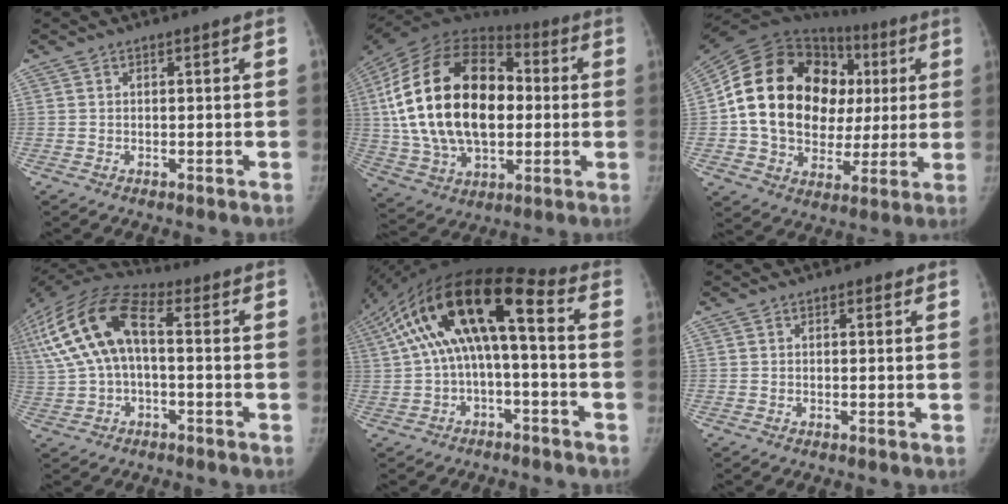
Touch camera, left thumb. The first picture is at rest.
{"total": 31.6, "force": [2.0, 19.4, 24.9], "torque": [-0.475, 0.019, 0.040]}
{"total": 27.4, "force": [4.1, 20.0, 18.4], "torque": [-0.277, 0.038, 0.073]}
{"total": 18.4, "force": [2.3, 9.5, 15.6], "torque": [-0.333, 0.041, 0.033]}
{"total": 18.8, "force": [1.6, 7.3, 17.2], "torque": [-0.324, 0.066, 0.020]}
{"total": 1.3, "force": [0.7, 0.9, 0.7], "torque": [-0.001, -0.001, 0.004]}